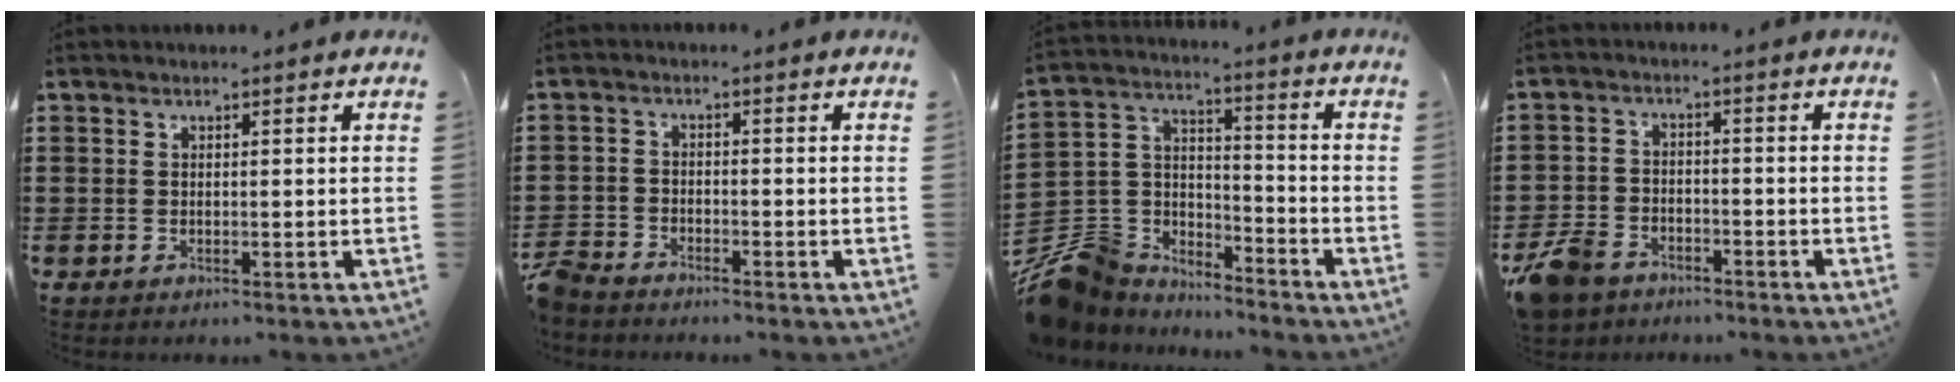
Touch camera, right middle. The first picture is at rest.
{"total": 3.2, "force": [-3.1, 0.7, 0.6], "torque": [-0.033, -0.003, -0.072]}
{"total": 8.3, "force": [-6.7, 4.8, 0.6], "torque": [-0.046, 0.011, -0.134]}
{"total": 6.4, "force": [-5.4, 2.8, 2.0], "torque": [-0.069, 0.003, -0.115]}